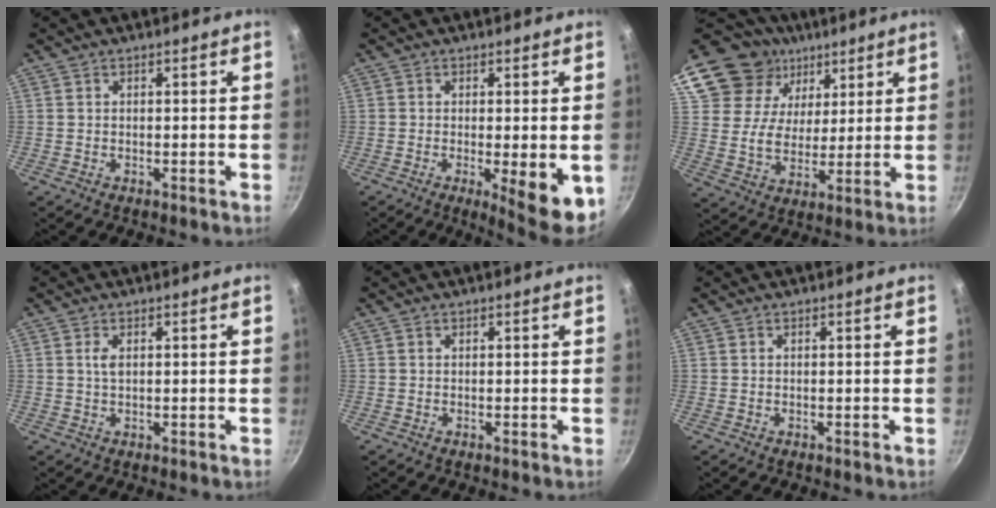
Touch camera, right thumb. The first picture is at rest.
{"total": 8.9, "force": [-2.0, 2.0, 8.4], "torque": [-0.101, -0.009, -0.018]}
{"total": 19.9, "force": [12.3, 13.8, 7.4], "torque": [-0.129, -0.022, 0.227]}
{"total": 1.7, "force": [0.5, 0.8, 1.5], "torque": [-0.028, -0.001, 0.010]}
{"total": 0.0}
{"total": 0.0}